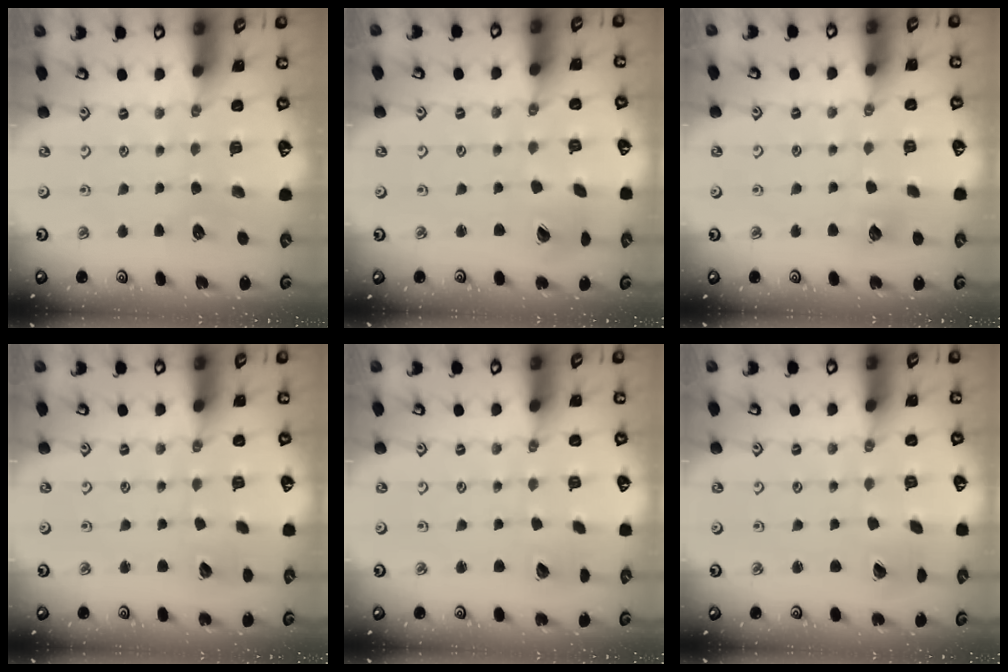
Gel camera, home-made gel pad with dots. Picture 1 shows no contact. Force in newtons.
{"total": 2.4, "press": 2.4, "slide": 0.4}
{"total": 5.3, "press": 5.3, "slide": 0.6}
{"total": 2.3, "press": 2.2, "slide": 0.3}
{"total": 2.6, "press": 2.6, "slide": 0.2}
{"total": 2.2, "press": 2.2, "slide": 0.3}